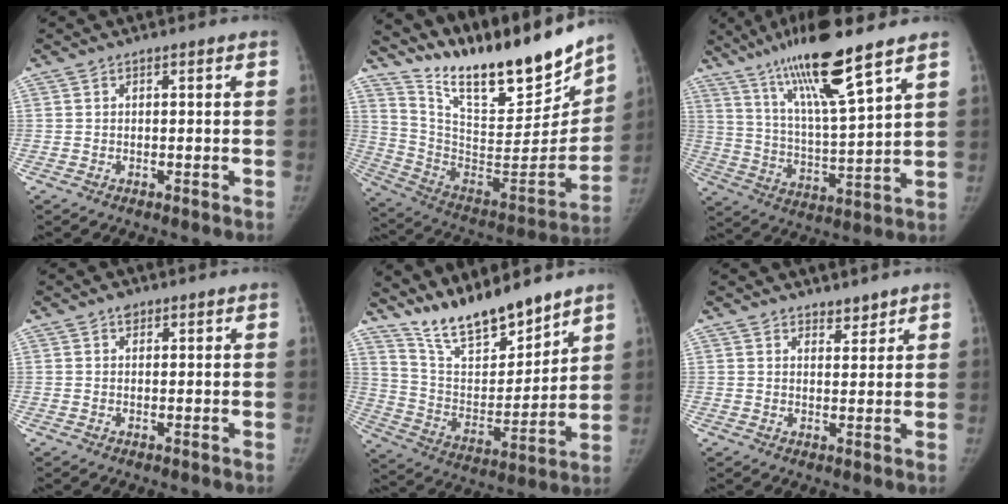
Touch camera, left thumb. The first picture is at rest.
{"total": 27.4, "force": [22.1, 6.5, 14.8], "torque": [-0.206, -0.111, 0.361]}
{"total": 17.3, "force": [11.9, 1.5, 12.5], "torque": [-0.215, -0.055, 0.217]}
{"total": 1.3, "force": [0.8, 0.9, 0.5], "torque": [0.000, -0.003, 0.010]}
{"total": 16.2, "force": [14.1, 4.1, 6.9], "torque": [-0.086, -0.088, 0.264]}
{"total": 2.6, "force": [2.3, 1.2, 0.5], "torque": [0.012, -0.017, 0.033]}